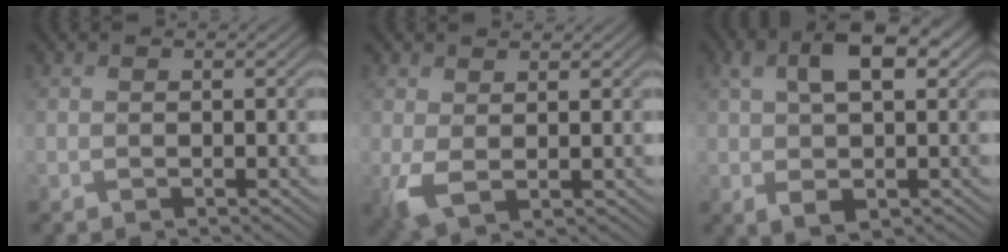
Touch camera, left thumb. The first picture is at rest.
{"total": 3.3, "force": [0.5, 1.7, 2.7], "torque": [-0.076, -0.007, 0.010]}
{"total": 8.0, "force": [1.1, 4.4, 6.6], "torque": [-0.125, 0.002, 0.016]}